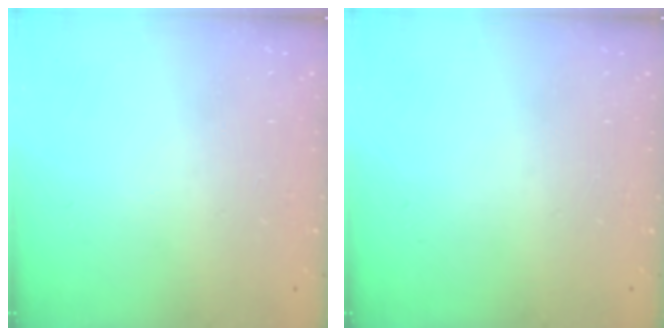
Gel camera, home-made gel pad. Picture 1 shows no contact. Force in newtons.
{"total": 0.0}